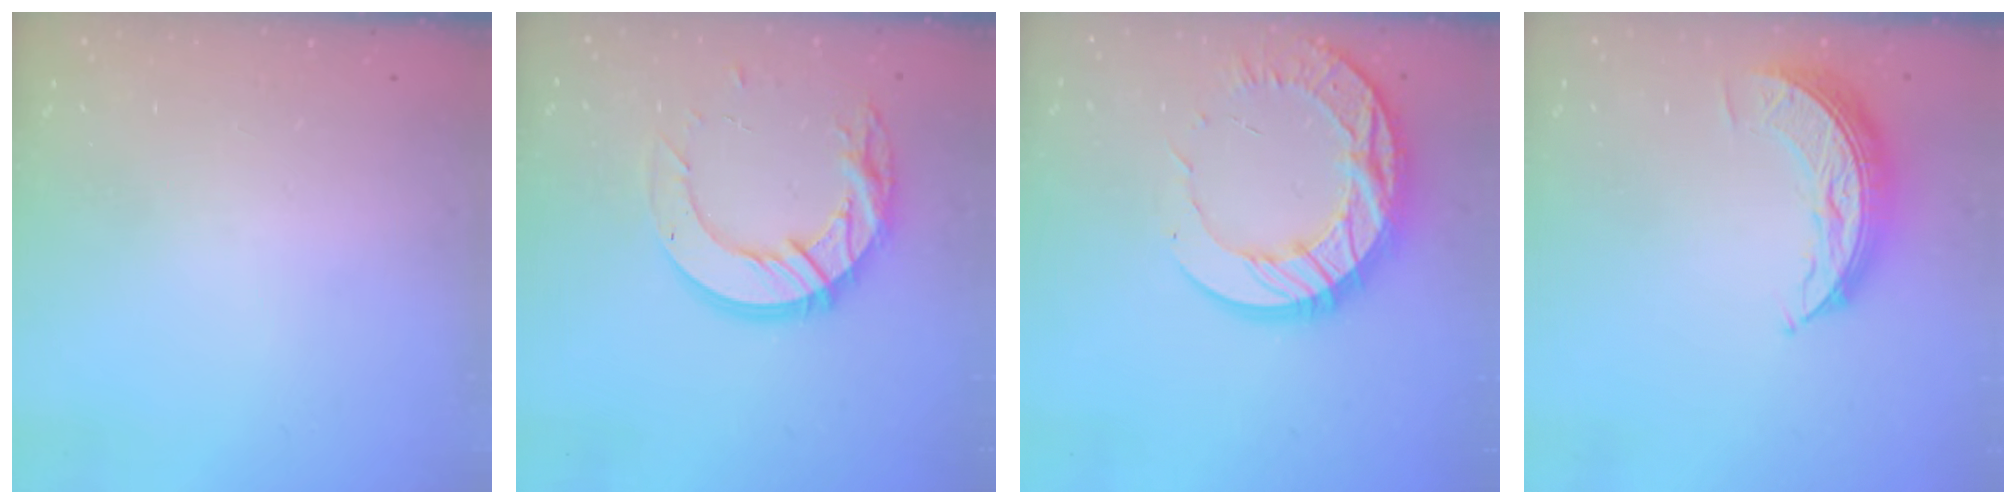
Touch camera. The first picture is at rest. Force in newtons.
{"total": 15.8, "press": 15.7, "slide": 1.2}
{"total": 17.9, "press": 17.8, "slide": 1.6}
{"total": 8.3, "press": 8.3, "slide": 0.6}